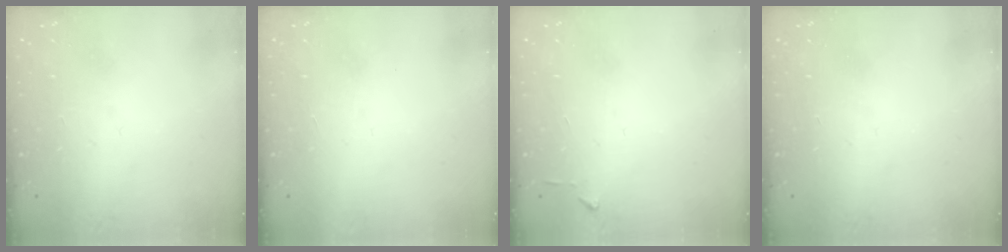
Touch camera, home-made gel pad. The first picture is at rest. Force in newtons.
{"total": 1.5, "press": 1.5, "slide": 0.1}
{"total": 3.9, "press": 3.9, "slide": 0.5}
{"total": 0.0}